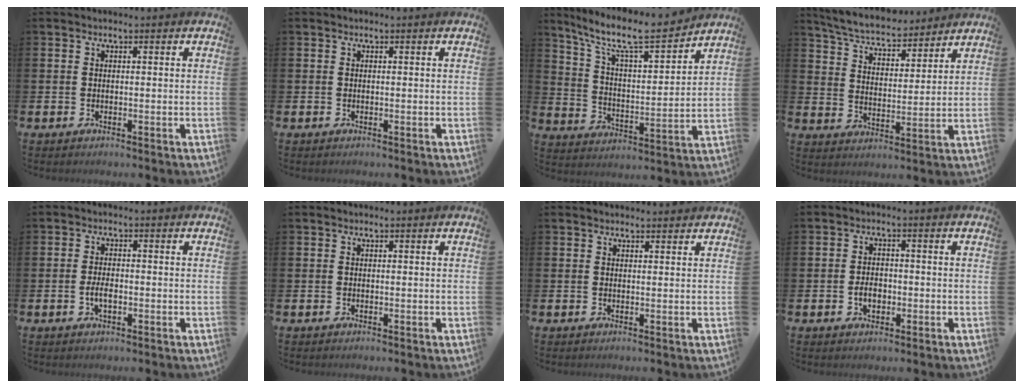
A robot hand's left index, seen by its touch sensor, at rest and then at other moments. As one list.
[{"total": 0.0}, {"total": 10.1, "force": [8.8, 1.8, 4.8], "torque": [-0.117, -0.056, 0.147]}, {"total": 6.1, "force": [5.8, 1.4, 1.4], "torque": [-0.053, -0.038, 0.099]}, {"total": 2.4, "force": [-0.5, 1.2, 2.0], "torque": [-0.031, -0.001, -0.012]}, {"total": 0.0}, {"total": 1.1, "force": [1.1, 0.2, 0.1], "torque": [0.011, -0.004, 0.016]}, {"total": 2.7, "force": [-0.7, 1.9, 1.8], "torque": [-0.021, -0.002, -0.018]}]